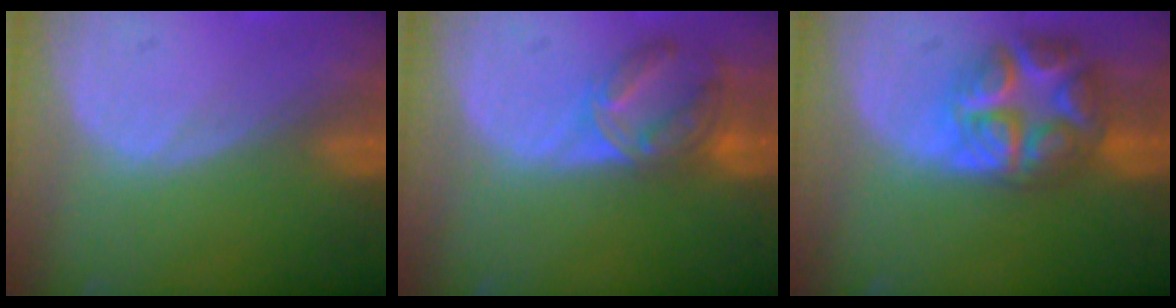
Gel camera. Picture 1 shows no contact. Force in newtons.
{"total": 7.3, "press": 6.0, "slide": 4.1}
{"total": 9.0, "press": 9.0, "slide": 0.5}